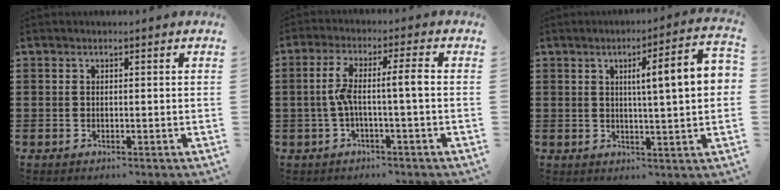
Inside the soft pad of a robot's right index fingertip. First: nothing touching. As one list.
[{"total": 5.8, "force": [-0.5, 0.3, 5.8], "torque": [-0.114, 0.000, -0.019]}, {"total": 7.9, "force": [1.4, 0.5, 7.8], "torque": [-0.129, -0.008, 0.012]}]